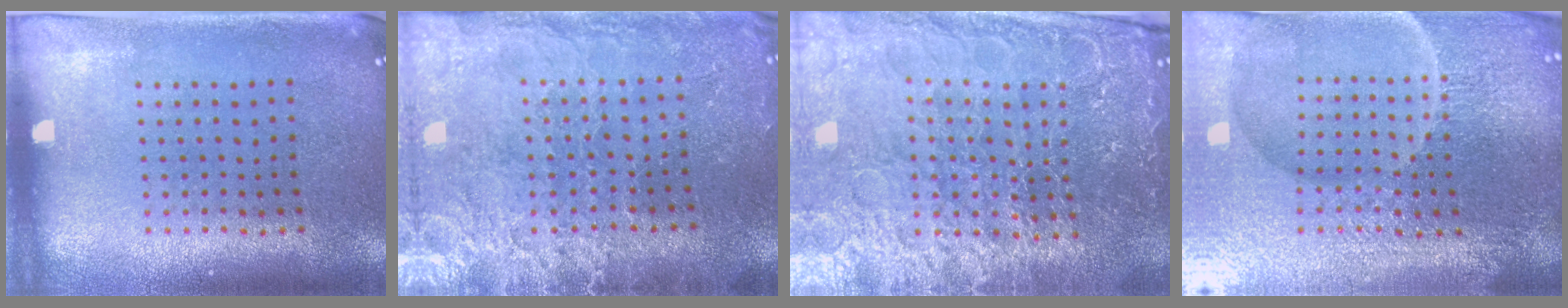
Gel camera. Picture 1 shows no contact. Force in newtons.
{"total": 3.2, "press": 3.1, "slide": 0.7}
{"total": 5.2, "press": 4.8, "slide": 2.1}
{"total": 6.7, "press": 6.0, "slide": 3.1}